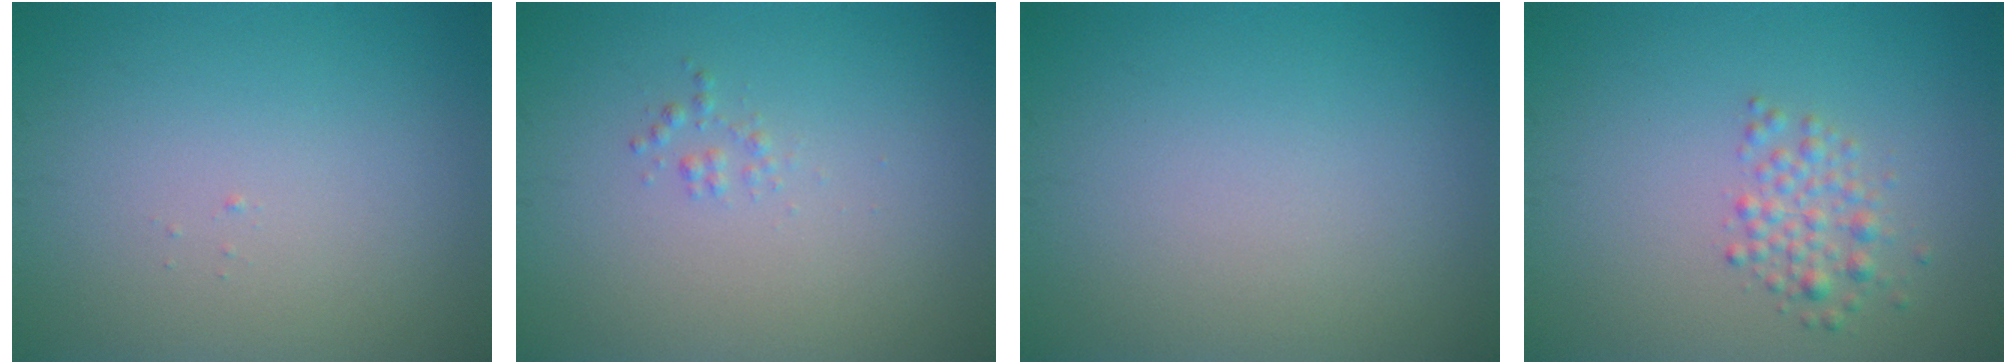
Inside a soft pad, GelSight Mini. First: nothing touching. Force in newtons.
{"total": 0.7, "press": 0.7, "slide": 0.0}
{"total": 0.0}
{"total": 2.1, "press": 2.1, "slide": 0.0}